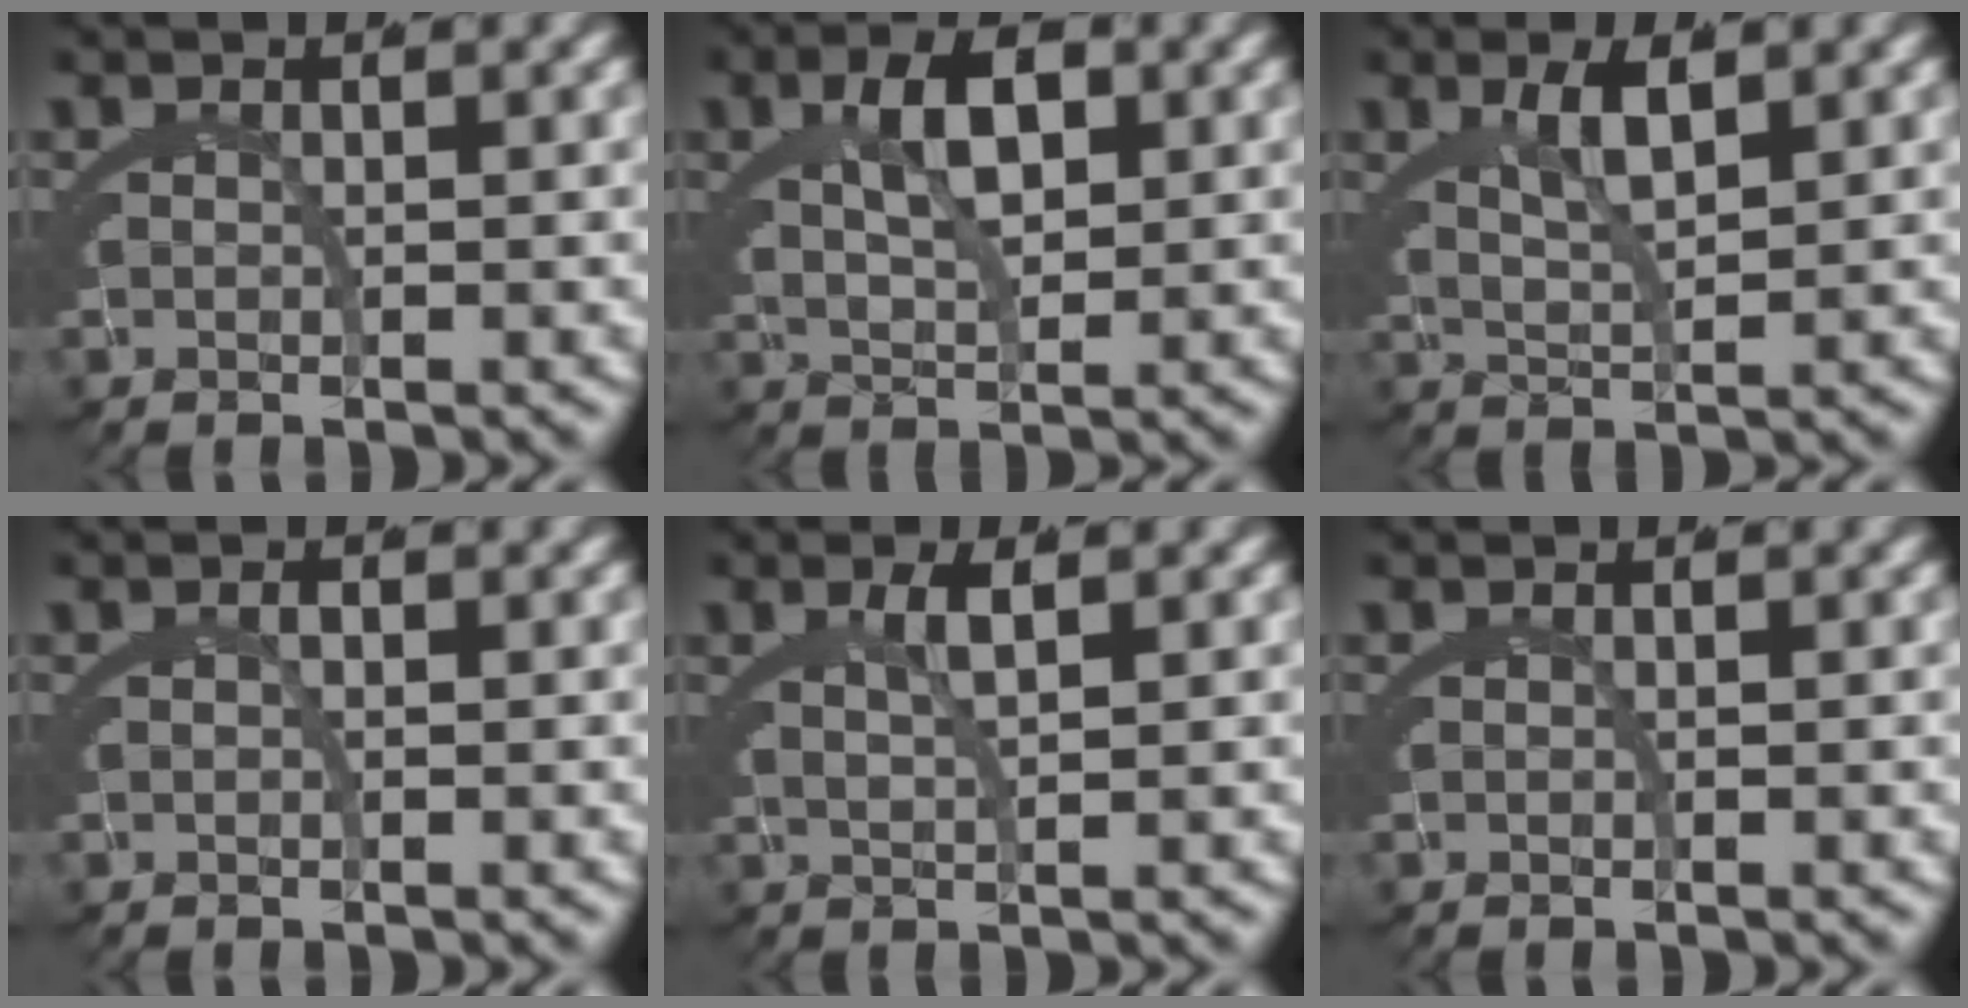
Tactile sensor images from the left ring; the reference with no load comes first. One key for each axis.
{"total": 4.4, "fx": 1.1, "fy": 2.0, "fz": 3.7, "tx": -0.063, "ty": -0.005, "tz": 0.027}
{"total": 3.1, "fx": 1.1, "fy": 1.1, "fz": 2.7, "tx": -0.053, "ty": -0.008, "tz": 0.028}
{"total": 0.6, "fx": -0.2, "fy": 0.3, "fz": 0.4, "tx": -0.008, "ty": 0.003, "tz": -0.007}
{"total": 1.8, "fx": 0.8, "fy": 0.0, "fz": 1.6, "tx": -0.030, "ty": -0.005, "tz": 0.020}
{"total": 0.0}